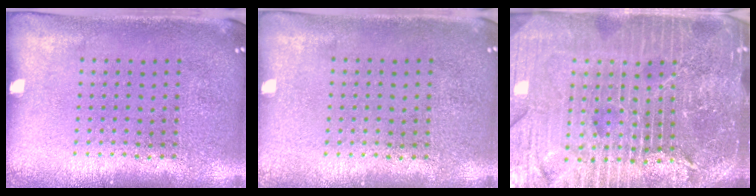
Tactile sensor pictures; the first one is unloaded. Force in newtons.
{"total": 0.0}
{"total": 5.9, "press": 5.3, "slide": 2.8}